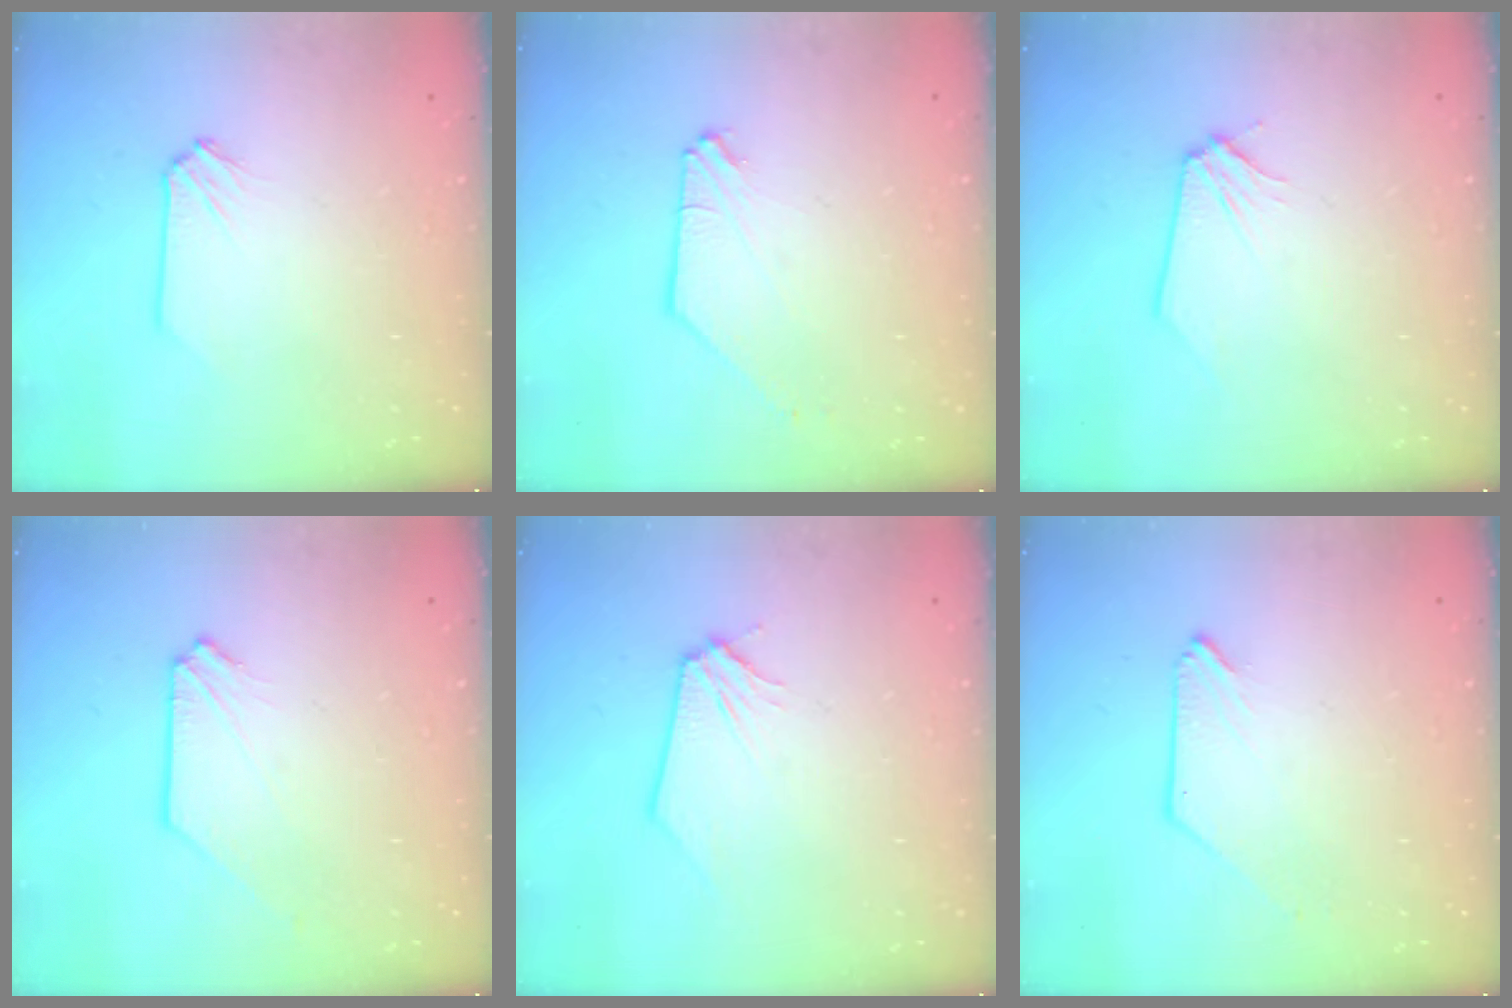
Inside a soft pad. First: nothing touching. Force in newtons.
{"total": 0.0}
{"total": 0.0}
{"total": 1.0, "press": 1.0, "slide": 0.2}
{"total": 0.0}
{"total": 0.0}